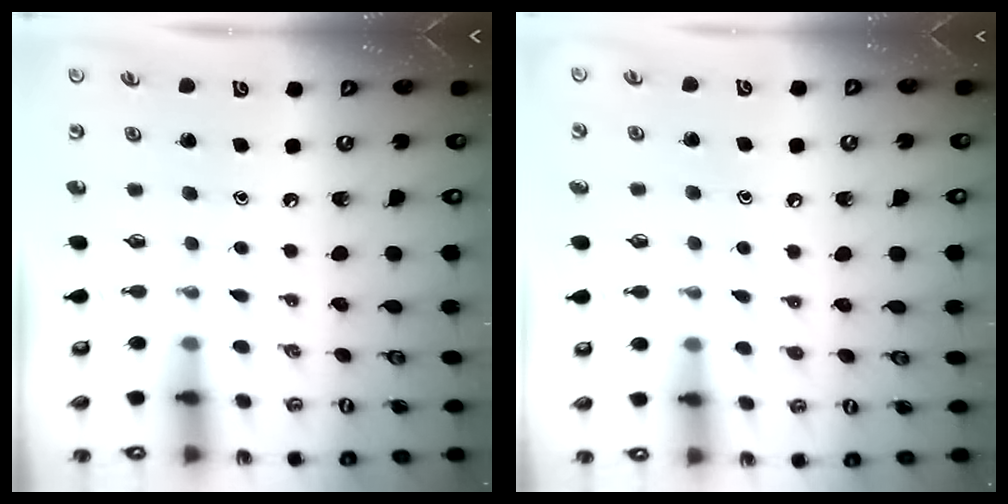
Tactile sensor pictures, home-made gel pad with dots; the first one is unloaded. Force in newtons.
{"total": 5.3, "press": 5.2, "slide": 0.6}